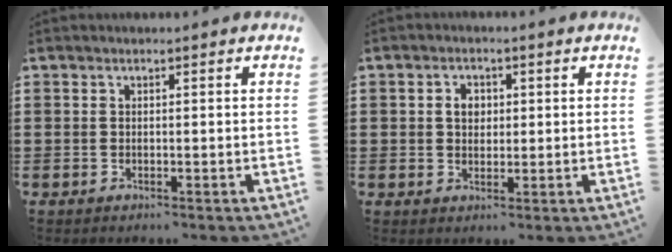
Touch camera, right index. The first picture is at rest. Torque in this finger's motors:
{"motor_torque": [0.22, 0.38, 0.29, 0.07]}